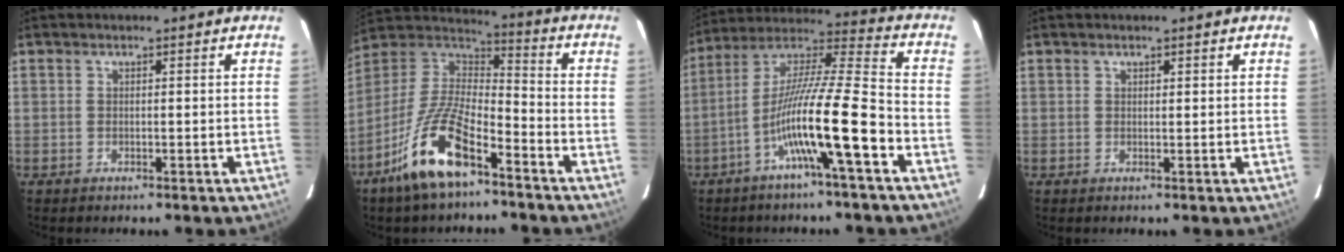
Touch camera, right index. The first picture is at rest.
{"total": 14.7, "force": [-9.0, 4.4, 10.8], "torque": [-0.227, 0.005, -0.168]}
{"total": 14.9, "force": [-6.1, -0.2, 13.6], "torque": [-0.252, 0.008, -0.115]}
{"total": 0.6, "force": [0.5, 0.2, 0.3], "torque": [-0.008, 0.002, 0.007]}